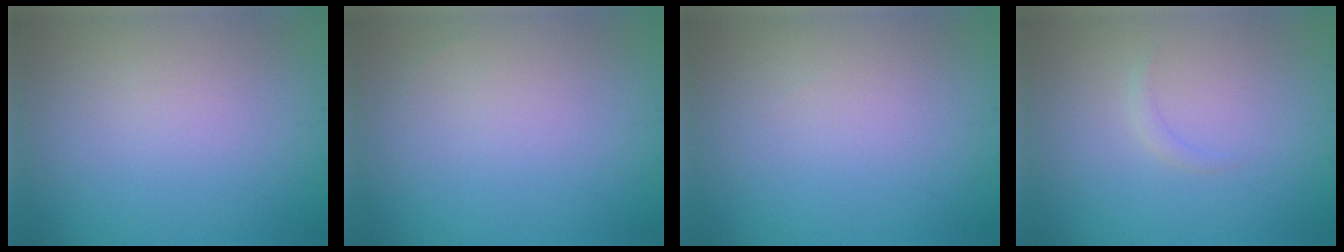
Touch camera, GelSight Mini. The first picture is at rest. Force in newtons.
{"total": 0.0}
{"total": 0.0}
{"total": 0.7, "press": 0.7, "slide": 0.1}